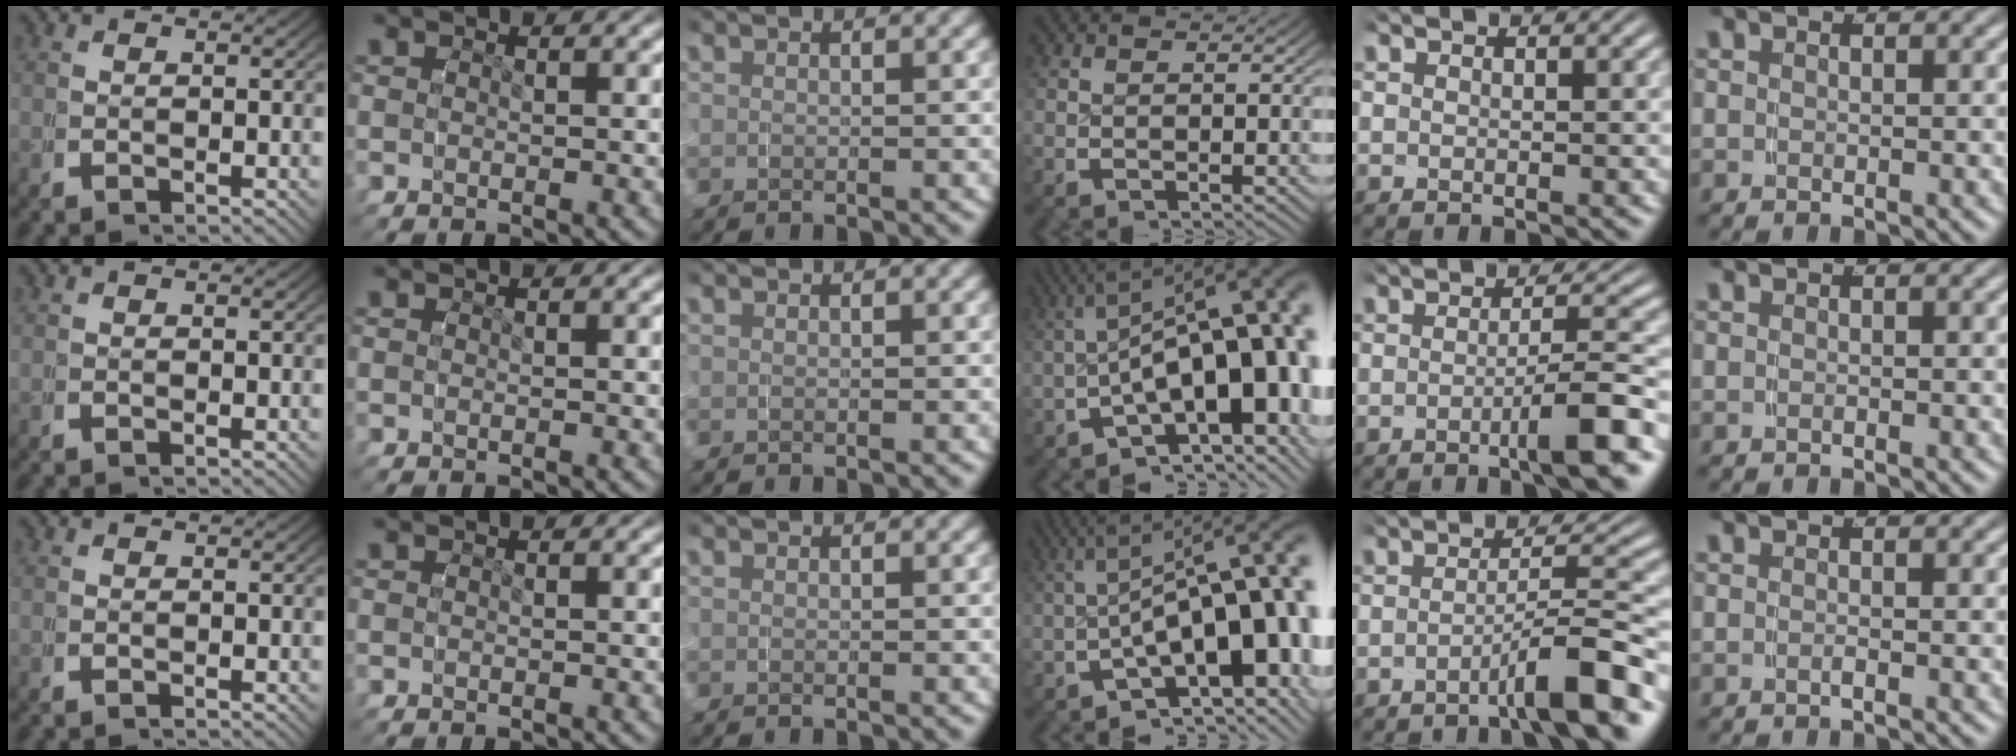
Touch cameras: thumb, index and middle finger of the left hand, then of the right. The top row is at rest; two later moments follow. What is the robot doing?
{"motion": "grasp_and_lifting", "object": "water bottle"}